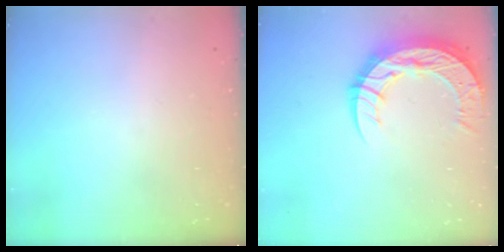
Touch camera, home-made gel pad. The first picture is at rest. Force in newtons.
{"total": 15.4, "press": 15.3, "slide": 1.2}